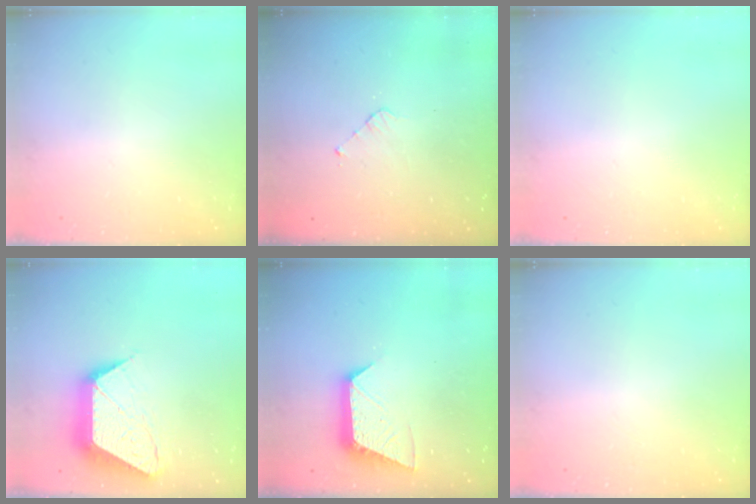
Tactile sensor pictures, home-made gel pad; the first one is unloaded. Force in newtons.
{"total": 2.8, "press": 2.8, "slide": 0.2}
{"total": 0.0}
{"total": 14.0, "press": 14.0, "slide": 0.9}
{"total": 10.2, "press": 10.1, "slide": 0.5}
{"total": 0.0}